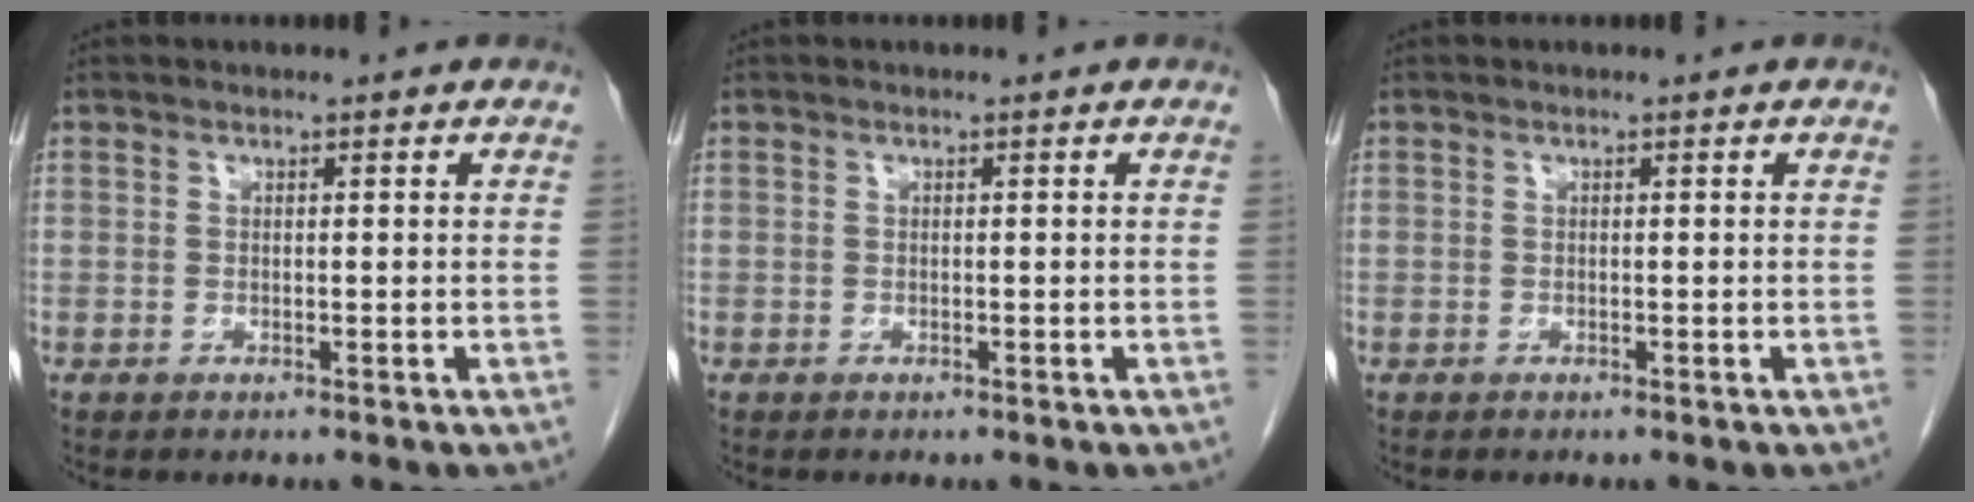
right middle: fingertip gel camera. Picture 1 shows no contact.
{"total": 0.0}
{"total": 0.0}